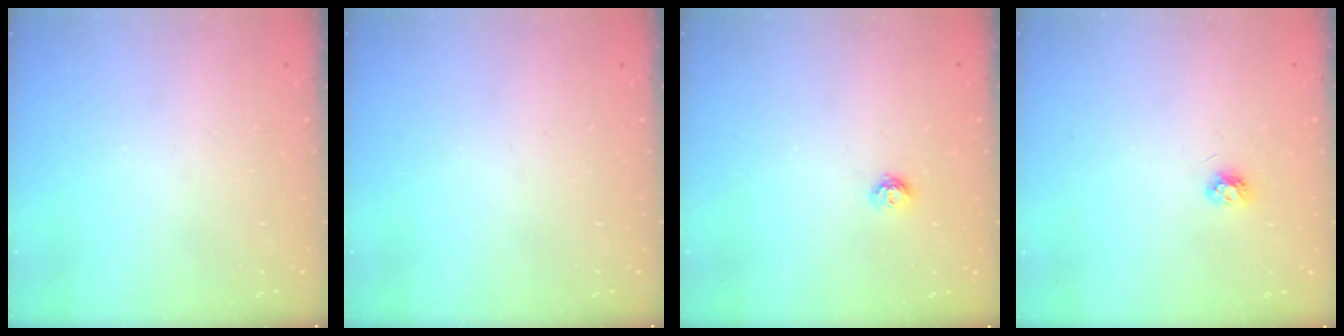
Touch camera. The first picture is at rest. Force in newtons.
{"total": 0.0}
{"total": 5.8, "press": 5.8, "slide": 0.3}
{"total": 3.8, "press": 3.8, "slide": 0.5}